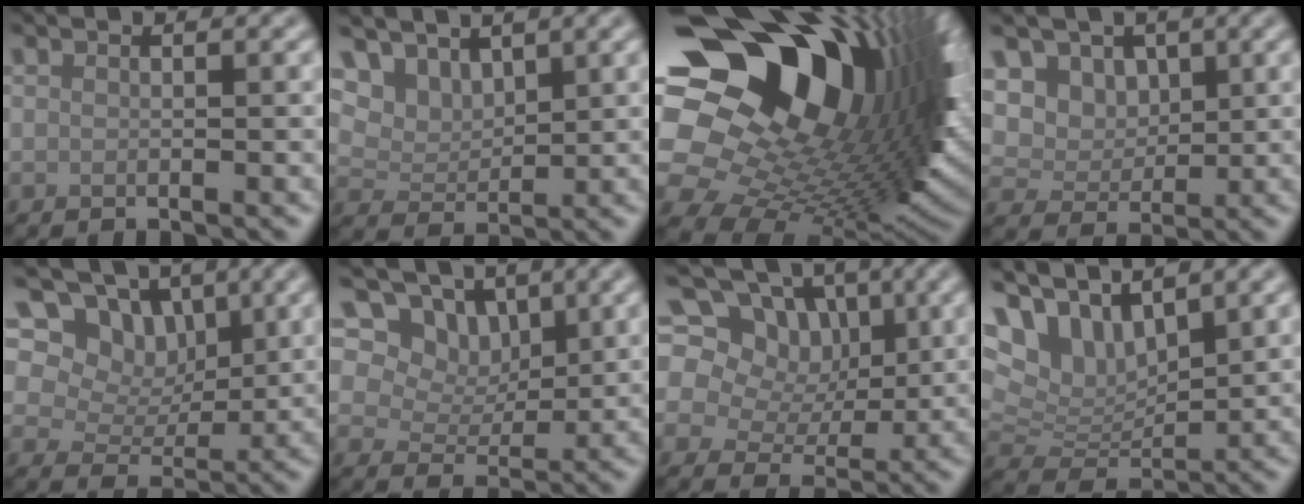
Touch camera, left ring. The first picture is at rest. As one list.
[{"total": 5.0, "force": [3.4, 2.8, 2.2], "torque": [-0.058, -0.010, 0.068]}, {"total": 20.9, "force": [6.0, 13.2, 15.1], "torque": [-0.271, -0.017, 0.133]}, {"total": 6.9, "force": [3.0, 5.2, 3.3], "torque": [-0.066, 0.006, 0.042]}, {"total": 7.6, "force": [4.1, 5.3, 3.6], "torque": [-0.060, -0.004, 0.060]}, {"total": 8.5, "force": [4.9, 5.7, 4.0], "torque": [-0.073, -0.005, 0.084]}, {"total": 15.4, "force": [8.5, 10.2, 7.8], "torque": [-0.169, 0.057, 0.127]}, {"total": 8.1, "force": [5.6, 3.8, 4.5], "torque": [-0.097, 0.011, 0.098]}]